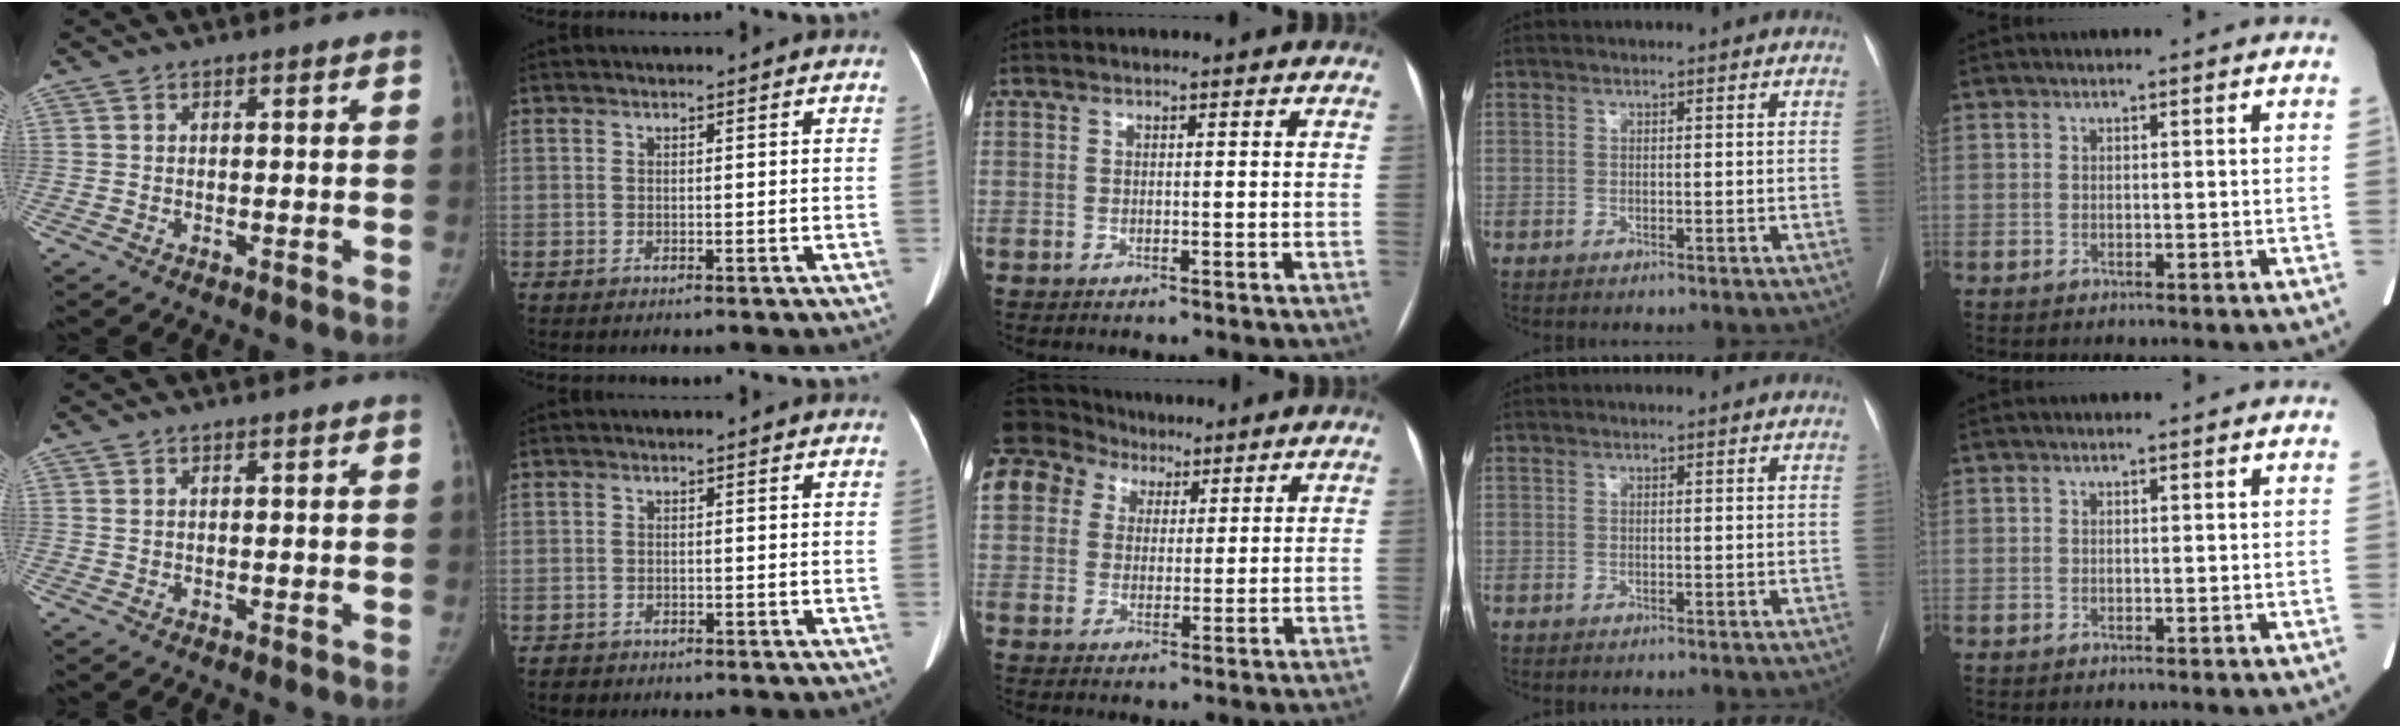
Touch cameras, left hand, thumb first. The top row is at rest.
{"index": {"total": 1.0, "force": [-0.8, 0.6, 0.0], "torque": [-0.011, -0.001, -0.012]}, "middle": {"total": 20.0, "force": [10.6, 14.8, 8.3], "torque": [-0.262, 0.097, 0.201]}}